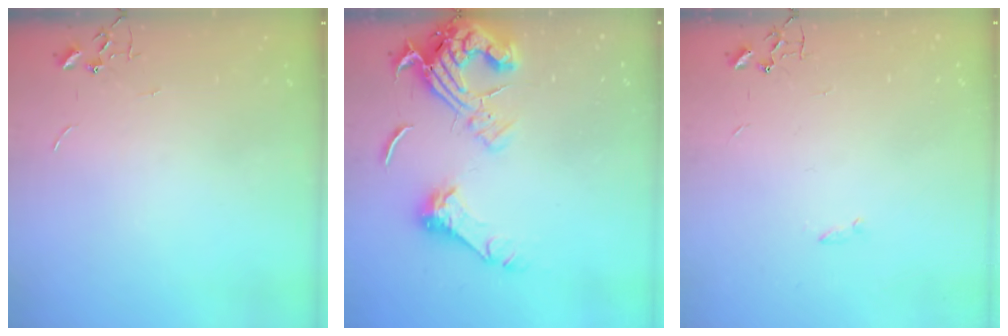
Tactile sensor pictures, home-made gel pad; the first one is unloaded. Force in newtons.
{"total": 17.0, "press": 16.9, "slide": 1.9}
{"total": 1.1, "press": 1.0, "slide": 0.3}